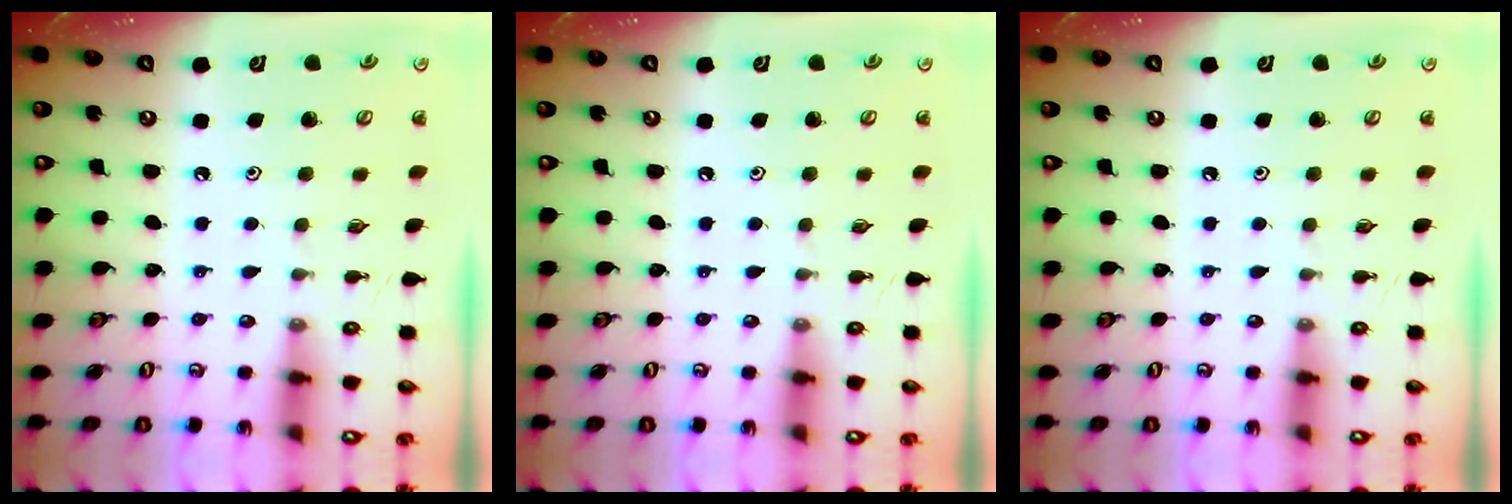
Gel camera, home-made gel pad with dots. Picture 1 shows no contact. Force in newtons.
{"total": 0.0}
{"total": 0.0}